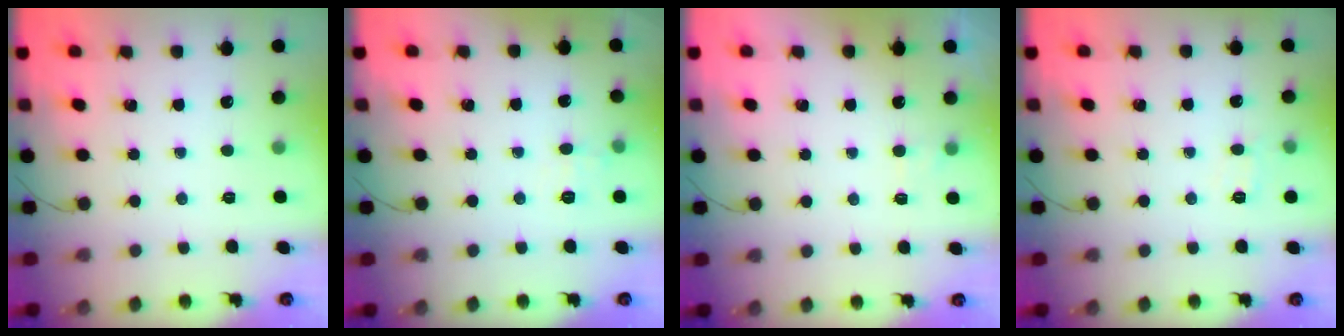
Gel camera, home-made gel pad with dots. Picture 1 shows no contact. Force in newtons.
{"total": 5.3, "press": 5.1, "slide": 1.5}
{"total": 1.4, "press": 1.0, "slide": 1.0}
{"total": 6.1, "press": 5.9, "slide": 1.6}